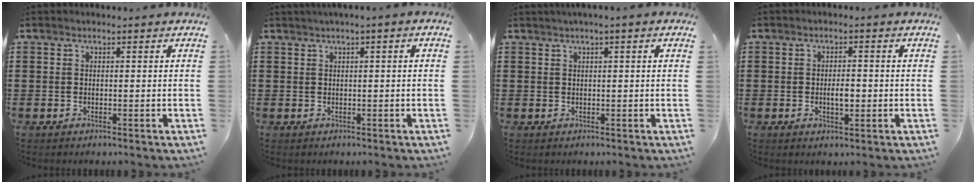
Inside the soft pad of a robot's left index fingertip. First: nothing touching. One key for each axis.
{"total": 0.9, "fx": -0.1, "fy": 0.3, "fz": 0.9, "tx": -0.016, "ty": -0.002, "tz": -0.003}
{"total": 0.8, "fx": 0.3, "fy": 0.1, "fz": 0.8, "tx": -0.015, "ty": 0.000, "tz": 0.005}
{"total": 2.8, "fx": -0.4, "fy": 1.2, "fz": 2.5, "tx": -0.040, "ty": 0.000, "tz": -0.009}